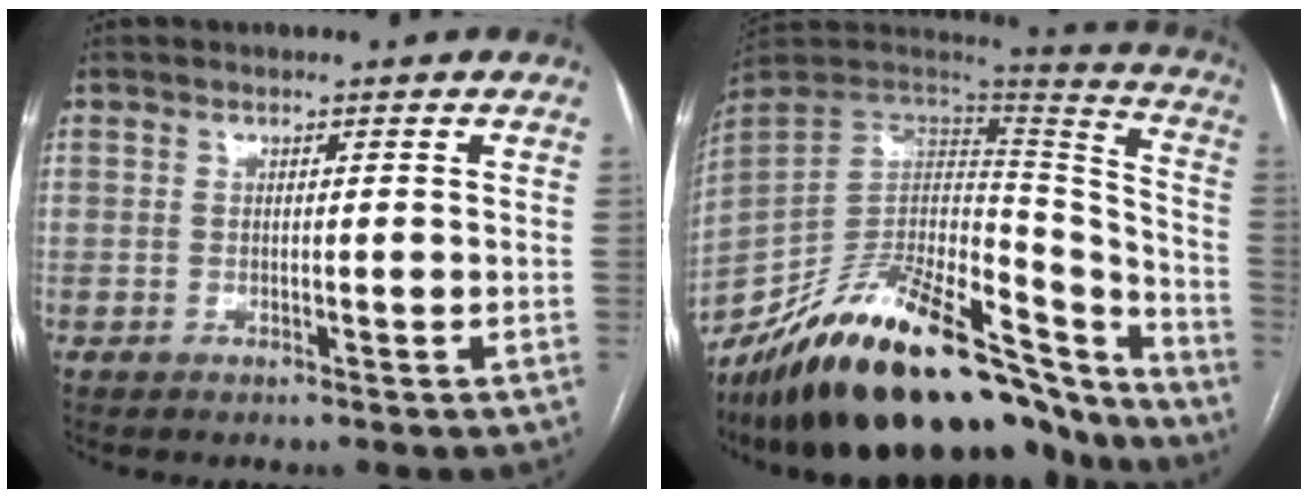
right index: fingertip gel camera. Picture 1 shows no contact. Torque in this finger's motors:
{"motor_torque": [1.40, -0.74, 1.05, 0.16]}